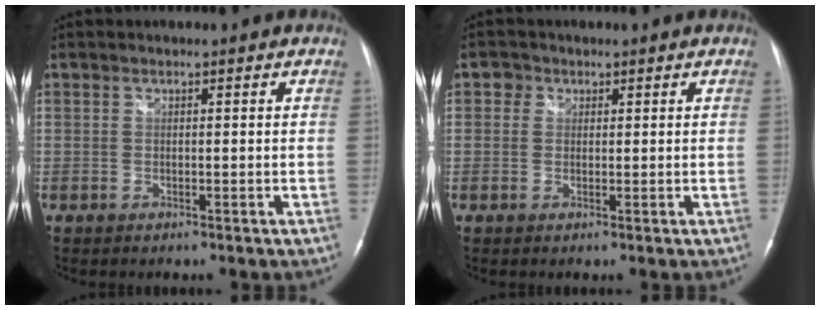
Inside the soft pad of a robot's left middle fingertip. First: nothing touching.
{"total": 1.8, "force": [0.7, 1.6, 0.4], "torque": [-0.001, 0.006, 0.005]}